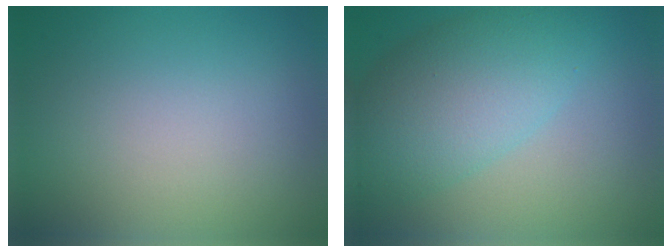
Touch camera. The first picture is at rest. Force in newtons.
{"total": 7.2, "press": 7.2, "slide": 0.2}